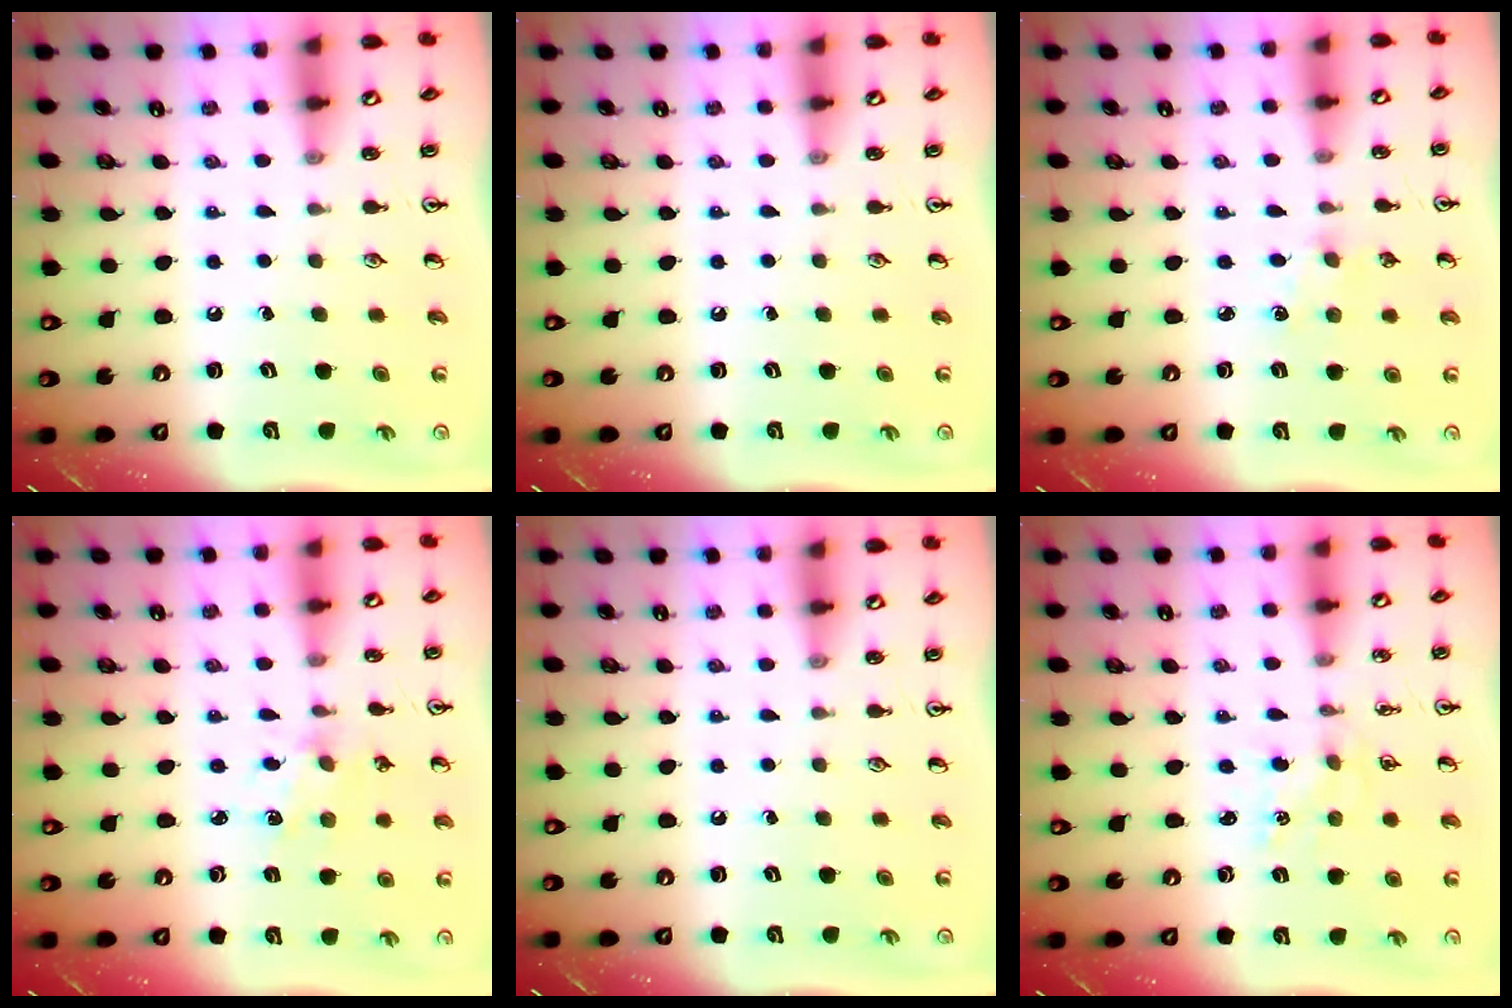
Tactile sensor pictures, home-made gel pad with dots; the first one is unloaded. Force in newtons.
{"total": 0.0}
{"total": 1.5, "press": 1.5, "slide": 0.3}
{"total": 2.4, "press": 2.4, "slide": 0.0}
{"total": 0.0}
{"total": 1.8, "press": 1.8, "slide": 0.2}